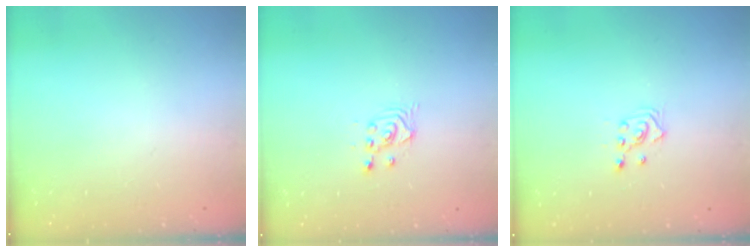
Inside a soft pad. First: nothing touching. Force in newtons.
{"total": 2.4, "press": 2.4, "slide": 0.2}
{"total": 2.6, "press": 2.4, "slide": 1.0}